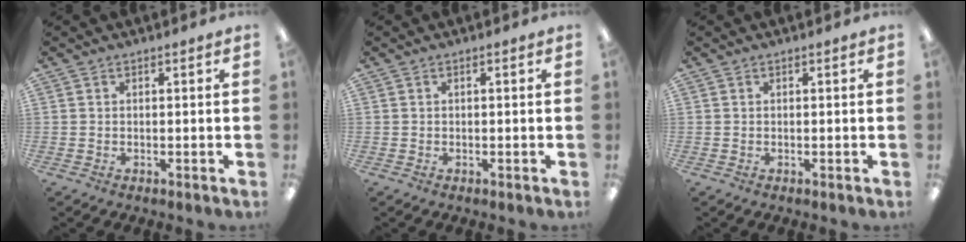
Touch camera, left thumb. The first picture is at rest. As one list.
[{"total": 0.0}, {"total": 0.0}]